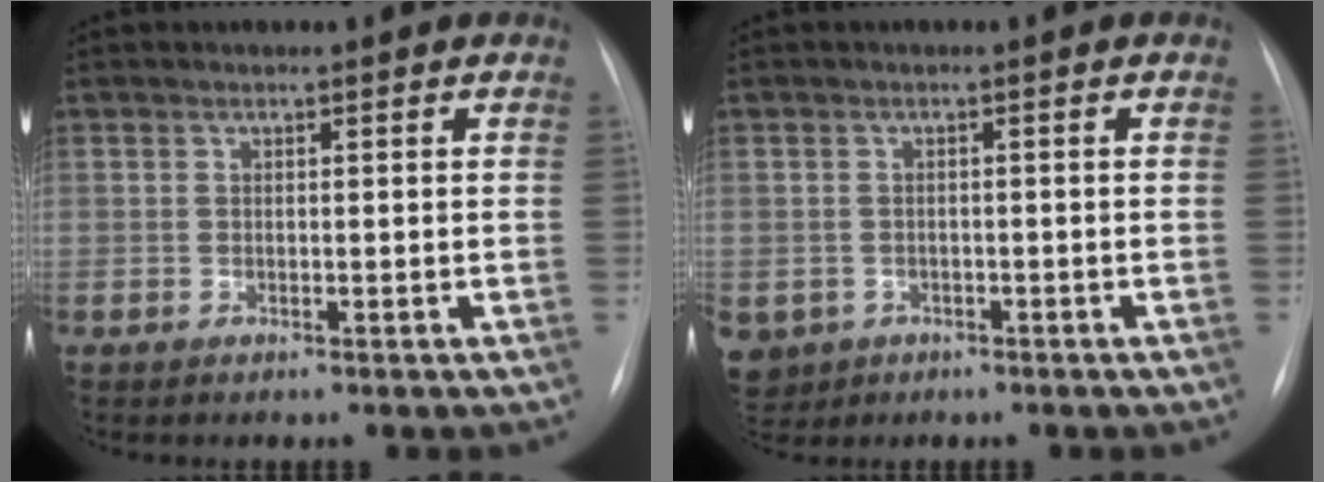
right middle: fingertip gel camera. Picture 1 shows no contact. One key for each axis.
{"total": 5.7, "fx": -2.7, "fy": 4.9, "fz": 1.2, "tx": -0.034, "ty": 0.002, "tz": -0.035}